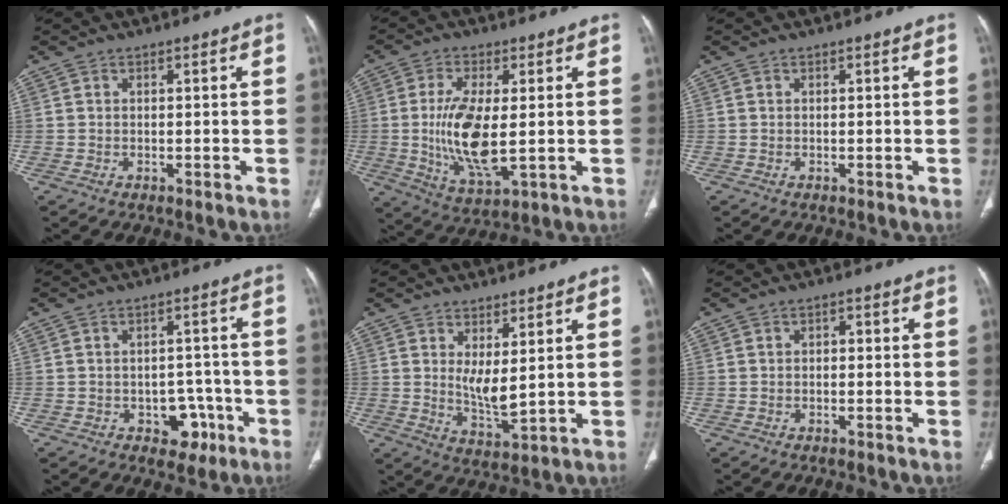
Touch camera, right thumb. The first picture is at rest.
{"total": 12.5, "force": [-0.3, 4.9, 11.5], "torque": [-0.234, -0.021, 0.002]}
{"total": 0.0}
{"total": 6.3, "force": [-2.9, 4.6, 3.3], "torque": [-0.009, 0.028, -0.032]}
{"total": 5.1, "force": [1.3, 1.3, 4.7], "torque": [-0.088, -0.025, 0.035]}
{"total": 1.3, "force": [-0.1, 0.9, 0.9], "torque": [-0.006, 0.006, -0.006]}